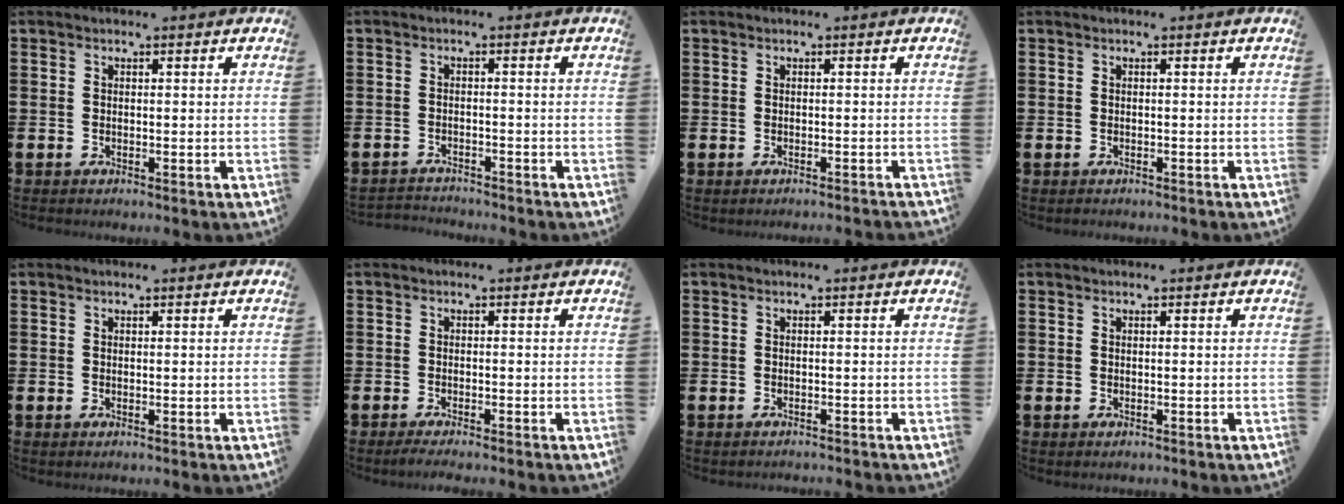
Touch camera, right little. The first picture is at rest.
{"total": 2.0, "force": [-2.0, 0.1, -0.3], "torque": [-0.002, 0.002, -0.044]}
{"total": 0.7, "force": [-0.7, -0.2, 0.0], "torque": [0.001, 0.000, -0.015]}
{"total": 0.5, "force": [-0.5, 0.1, -0.1], "torque": [-0.001, -0.001, -0.011]}
{"total": 0.0}
{"total": 1.1, "force": [-0.9, 0.0, 0.6], "torque": [-0.010, -0.001, -0.018]}
{"total": 0.0}
{"total": 0.0}